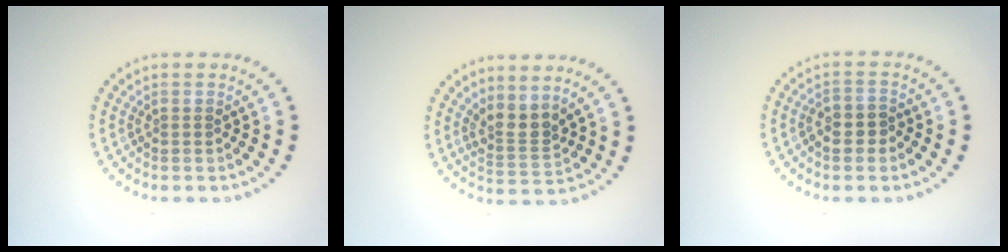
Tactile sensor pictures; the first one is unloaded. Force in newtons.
{"total": 2.6, "press": 1.9, "slide": 1.7}
{"total": 2.3, "press": 2.2, "slide": 0.8}